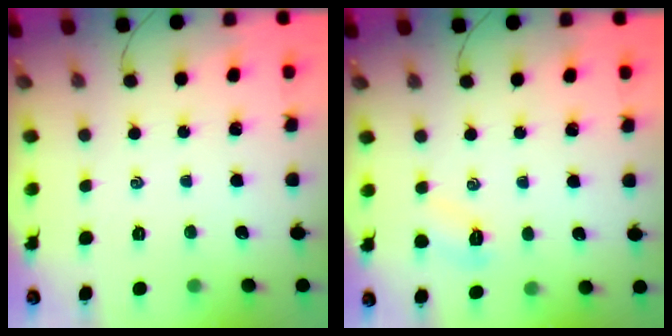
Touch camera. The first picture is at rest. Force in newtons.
{"total": 4.3, "press": 4.2, "slide": 1.1}